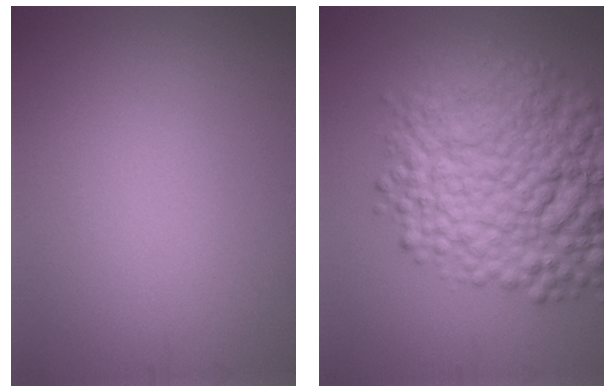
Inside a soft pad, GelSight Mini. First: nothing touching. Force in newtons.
{"total": 12.2, "press": 12.2, "slide": 0.3}